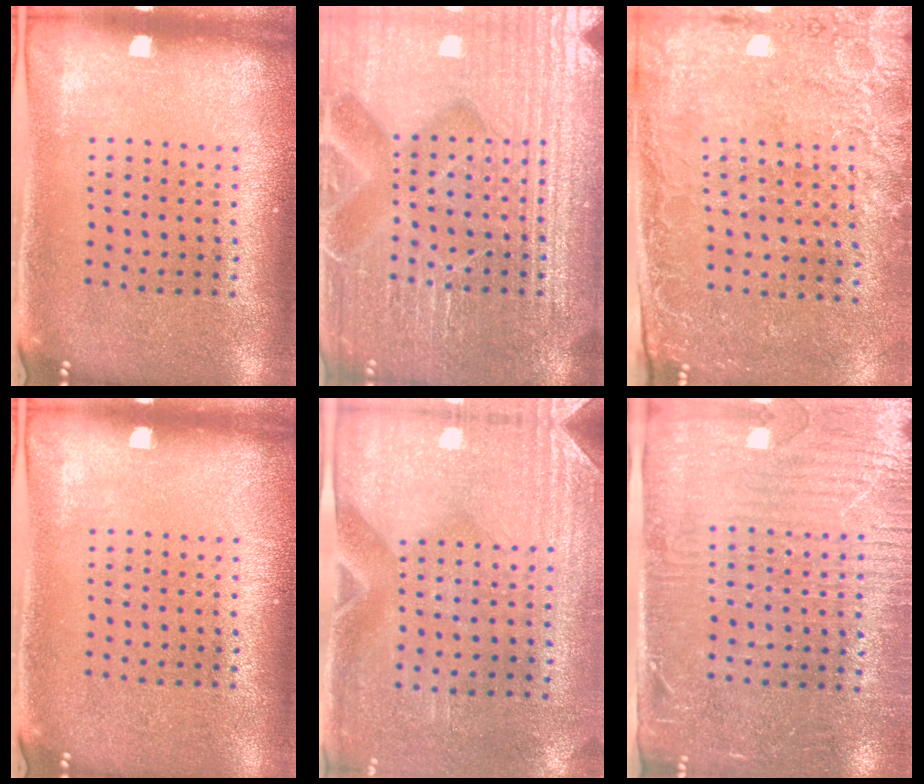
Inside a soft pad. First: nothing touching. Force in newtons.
{"total": 7.6, "press": 7.5, "slide": 1.0}
{"total": 2.6, "press": 2.4, "slide": 1.1}
{"total": 0.0}
{"total": 2.9, "press": 2.5, "slide": 1.4}
{"total": 3.6, "press": 3.2, "slide": 1.7}